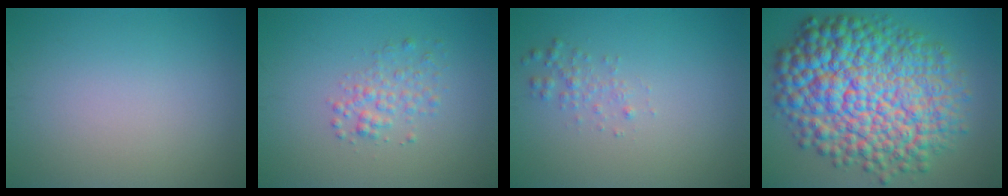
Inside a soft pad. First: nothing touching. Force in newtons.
{"total": 2.1, "press": 2.1, "slide": 0.1}
{"total": 1.3, "press": 1.3, "slide": 0.0}
{"total": 15.5, "press": 15.5, "slide": 0.1}